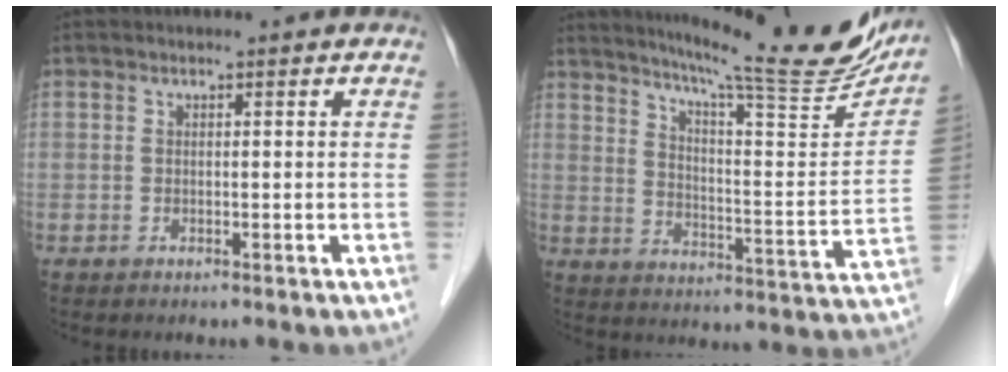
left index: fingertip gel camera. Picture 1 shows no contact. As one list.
[{"total": 22.8, "force": [19.9, 1.4, 11.1], "torque": [-0.168, -0.052, 0.264]}]